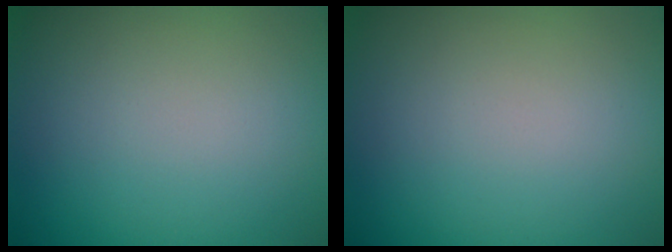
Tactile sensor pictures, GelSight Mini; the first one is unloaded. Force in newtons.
{"total": 0.0}